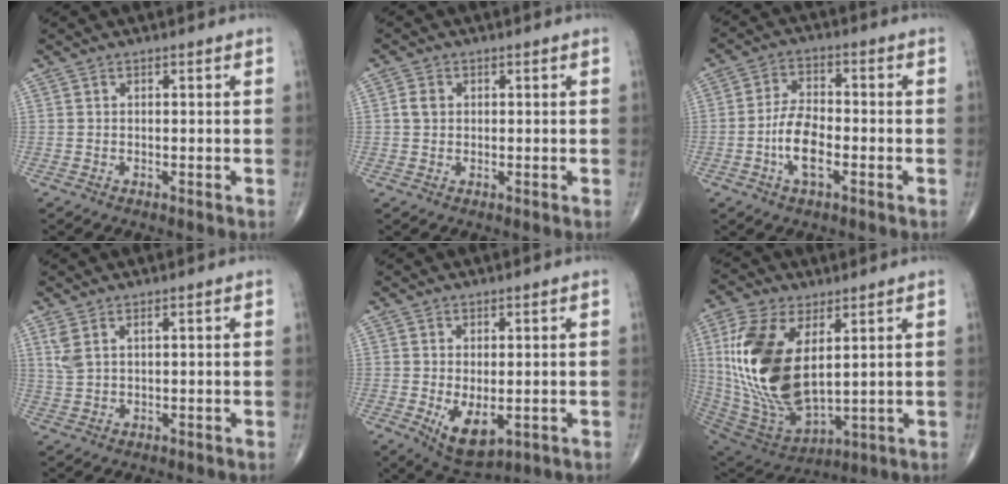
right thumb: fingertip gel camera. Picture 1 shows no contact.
{"total": 2.2, "force": [0.3, 1.8, 1.2], "torque": [-0.019, 0.003, 0.006]}
{"total": 10.1, "force": [-2.9, 4.8, 8.4], "torque": [-0.159, 0.019, -0.061]}
{"total": 3.3, "force": [1.8, 1.2, 2.5], "torque": [-0.061, 0.001, 0.045]}
{"total": 6.9, "force": [-1.2, 3.5, 5.8], "torque": [-0.089, -0.017, -0.005]}
{"total": 22.3, "force": [4.7, 11.7, 18.4], "torque": [-0.372, -0.031, 0.098]}